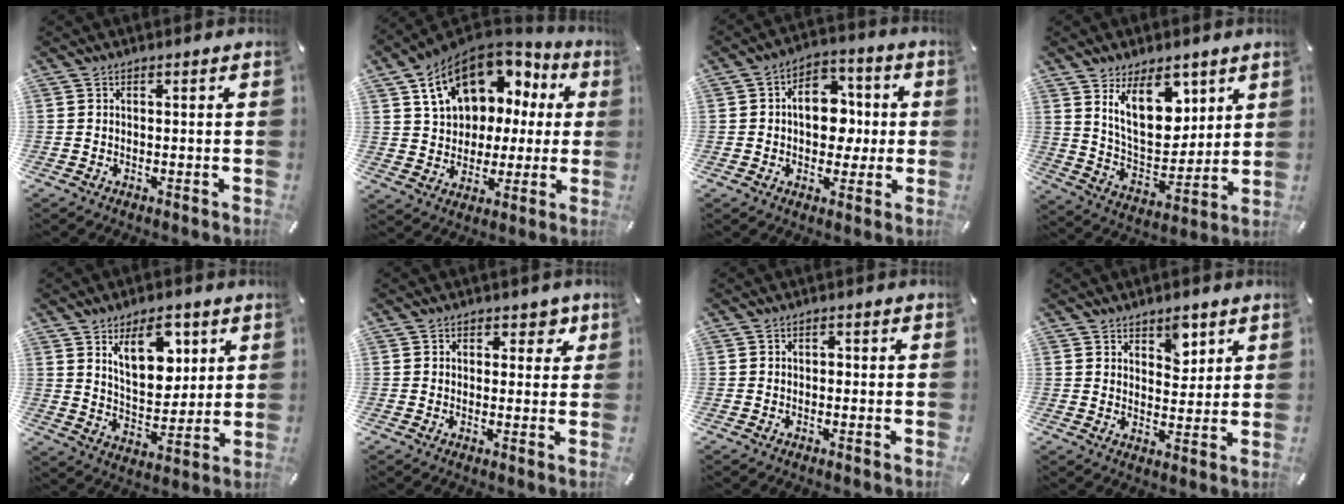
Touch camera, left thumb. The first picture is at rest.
{"total": 16.5, "force": [7.5, 11.9, 8.5], "torque": [-0.152, -0.030, 0.142]}
{"total": 11.4, "force": [0.0, 8.4, 7.8], "torque": [-0.105, 0.010, -0.002]}
{"total": 15.6, "force": [8.0, 8.9, 9.9], "torque": [-0.162, -0.032, 0.145]}
{"total": 12.7, "force": [6.5, 7.3, 8.1], "torque": [-0.115, -0.020, 0.113]}
{"total": 3.9, "force": [1.8, 2.7, 2.1], "torque": [0.003, -0.009, 0.021]}
{"total": 0.8, "force": [-0.2, 0.6, 0.4], "torque": [-0.008, 0.003, -0.005]}
{"total": 5.4, "force": [3.8, 3.3, 1.9], "torque": [-0.001, -0.024, 0.061]}